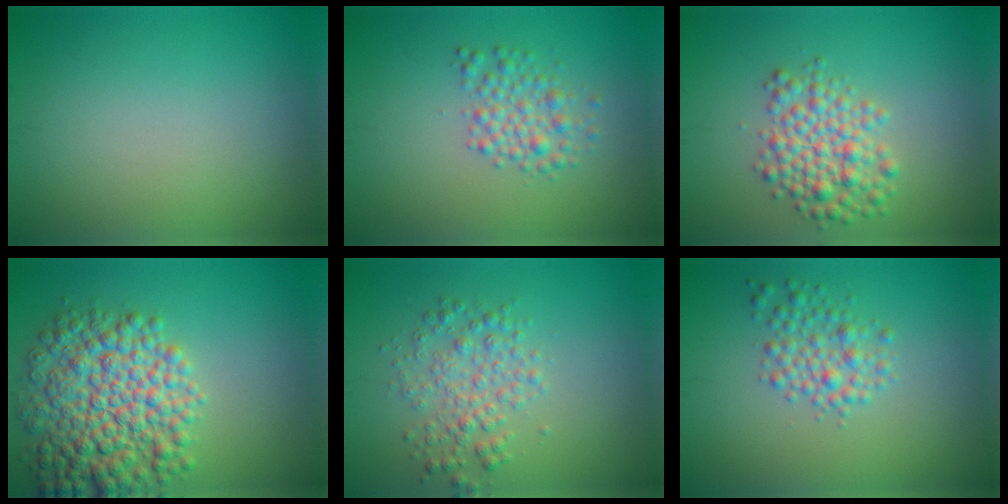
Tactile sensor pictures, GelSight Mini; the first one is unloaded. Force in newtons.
{"total": 2.7, "press": 2.7, "slide": 0.1}
{"total": 4.4, "press": 4.3, "slide": 0.2}
{"total": 9.1, "press": 9.1, "slide": 0.2}
{"total": 3.2, "press": 3.2, "slide": 0.0}
{"total": 2.8, "press": 2.8, "slide": 0.1}